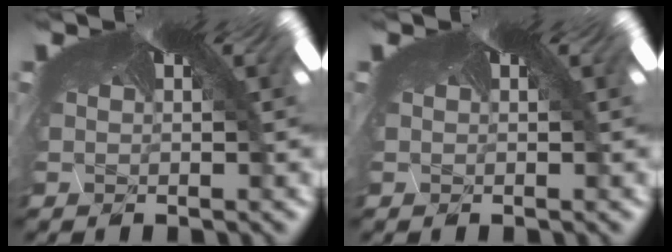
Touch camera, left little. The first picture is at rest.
{"total": 0.0}